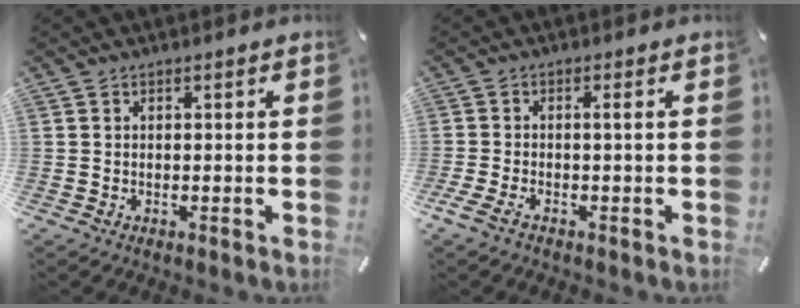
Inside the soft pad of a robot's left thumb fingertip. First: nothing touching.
{"total": 2.9, "force": [-0.9, 0.7, 2.7], "torque": [-0.053, -0.002, -0.018]}